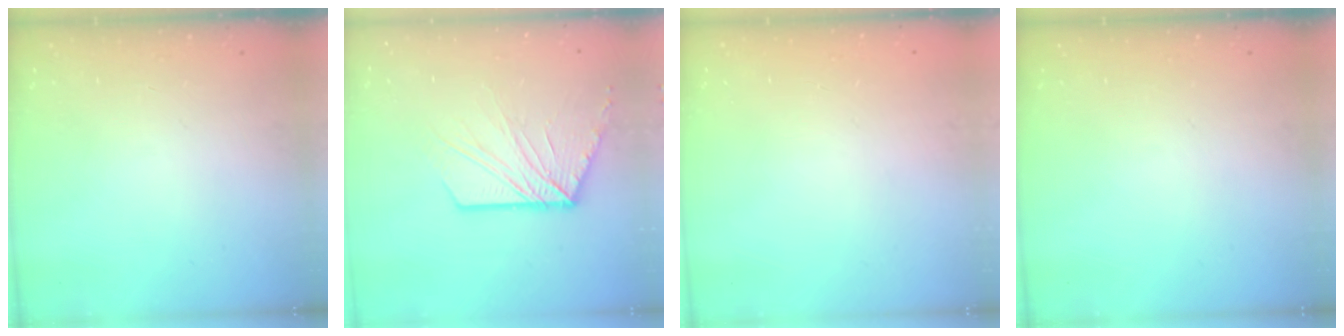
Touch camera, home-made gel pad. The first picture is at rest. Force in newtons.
{"total": 11.7, "press": 11.7, "slide": 0.4}
{"total": 0.0}
{"total": 0.0}